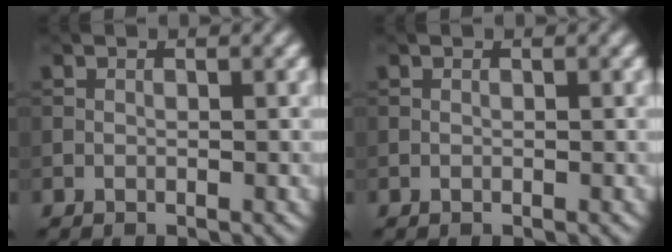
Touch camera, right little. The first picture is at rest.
{"total": 0.0}